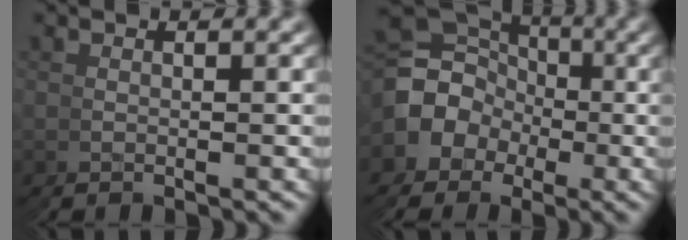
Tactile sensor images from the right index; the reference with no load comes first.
{"total": 10.9, "force": [1.2, 10.0, 4.0], "torque": [-0.092, -0.012, 0.020]}